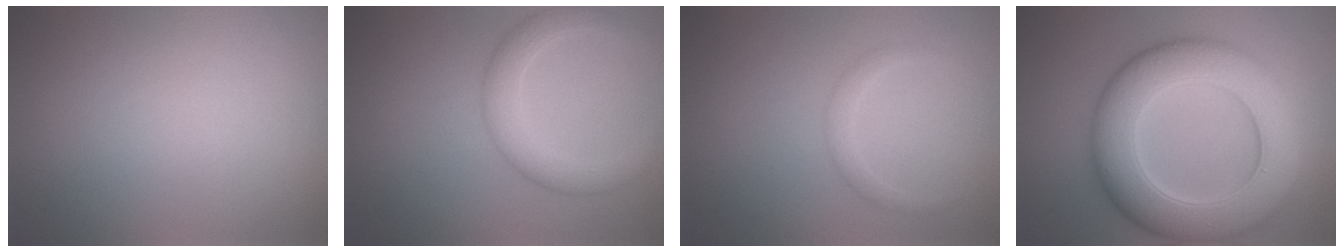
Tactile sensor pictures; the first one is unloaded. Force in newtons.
{"total": 4.0, "press": 4.0, "slide": 0.2}
{"total": 1.2, "press": 1.2, "slide": 0.0}
{"total": 11.3, "press": 11.3, "slide": 0.2}